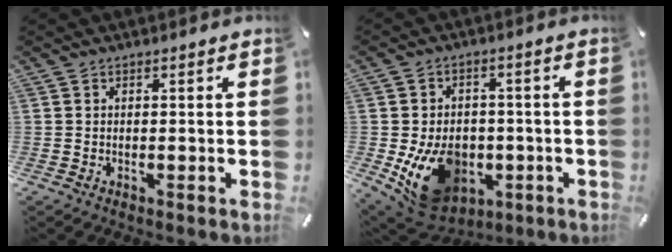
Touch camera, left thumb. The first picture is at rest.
{"total": 15.9, "force": [-4.2, 12.1, 9.4], "torque": [-0.164, 0.015, -0.059]}